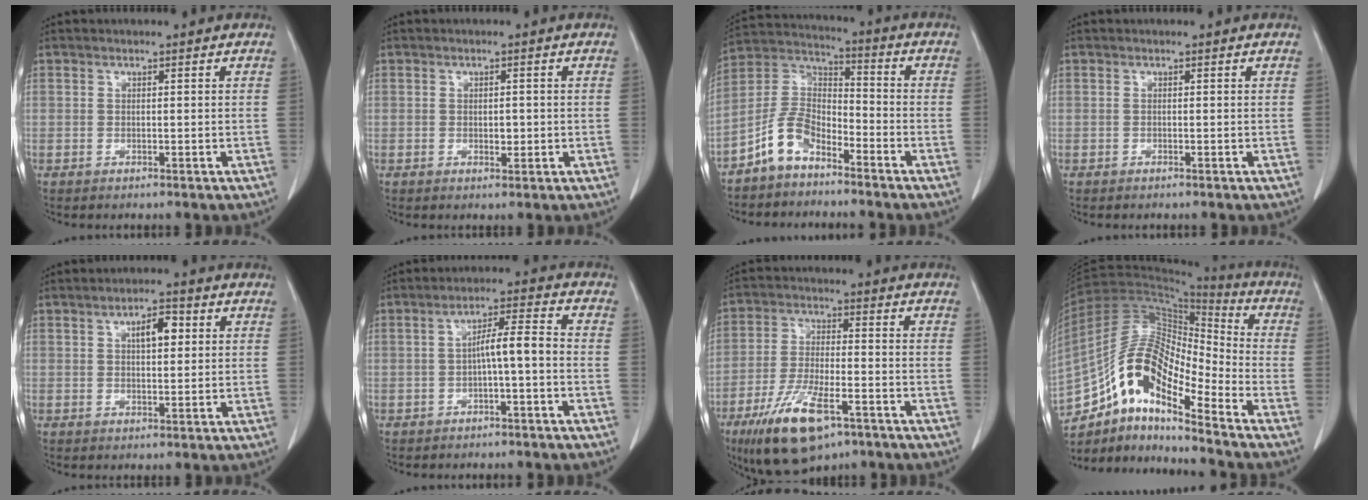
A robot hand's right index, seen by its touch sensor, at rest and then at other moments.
{"total": 1.7, "force": [-0.1, 1.0, 1.4], "torque": [-0.019, 0.001, 0.004]}
{"total": 8.4, "force": [-5.8, 4.2, 4.3], "torque": [-0.096, 0.025, -0.120]}
{"total": 0.0}
{"total": 4.3, "force": [1.4, 1.7, 3.7], "torque": [-0.059, 0.007, 0.021]}
{"total": 5.2, "force": [-1.1, 0.5, 5.1], "torque": [-0.083, 0.021, -0.015]}
{"total": 13.4, "force": [-7.8, 4.2, 10.0], "torque": [-0.198, -0.017, -0.131]}
{"total": 15.3, "force": [-9.6, 4.5, 11.0], "torque": [-0.205, 0.044, -0.167]}